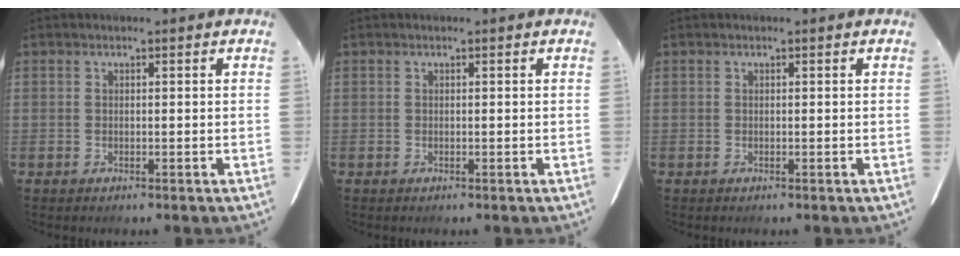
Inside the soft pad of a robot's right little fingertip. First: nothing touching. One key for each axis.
{"total": 0.0}
{"total": 0.0}